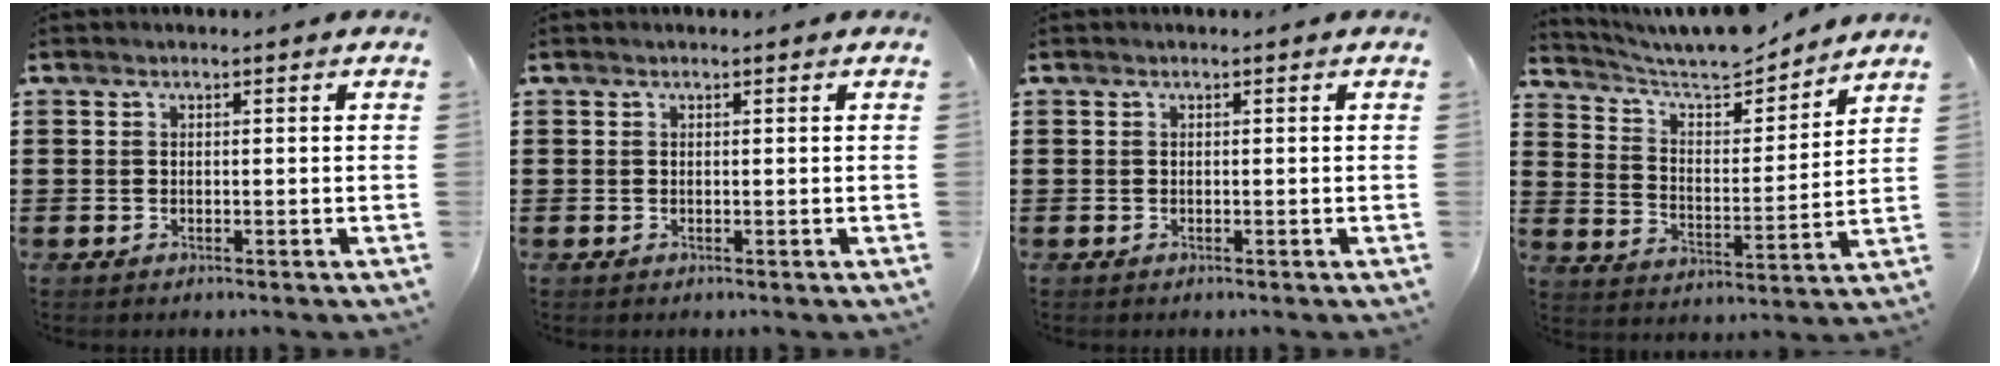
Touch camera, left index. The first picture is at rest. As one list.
[{"total": 0.0}, {"total": 0.0}, {"total": 7.1, "force": [6.8, 1.1, 2.0], "torque": [-0.063, -0.052, 0.113]}]